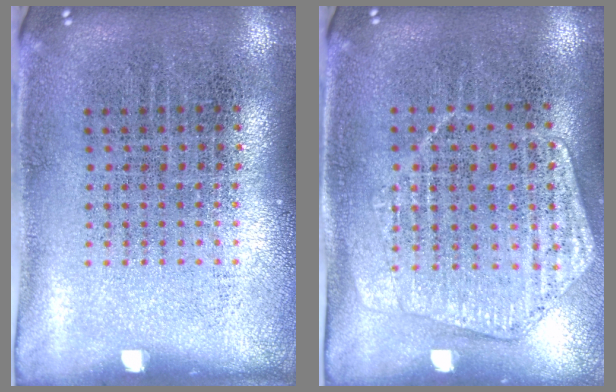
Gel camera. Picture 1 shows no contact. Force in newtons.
{"total": 1.4, "press": 1.4, "slide": 0.3}